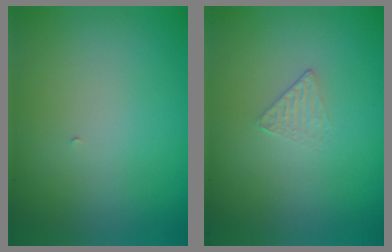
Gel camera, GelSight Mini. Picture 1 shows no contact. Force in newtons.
{"total": 1.0, "press": 0.3, "slide": 0.9}